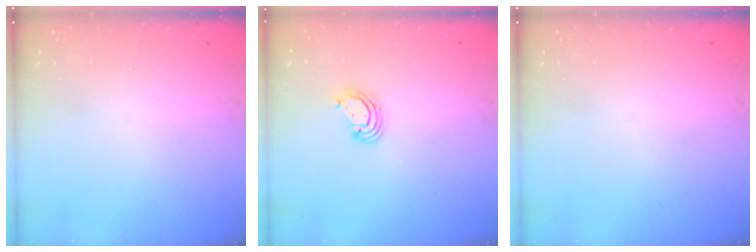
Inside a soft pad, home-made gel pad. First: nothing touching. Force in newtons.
{"total": 3.5, "press": 3.5, "slide": 0.2}
{"total": 0.0}